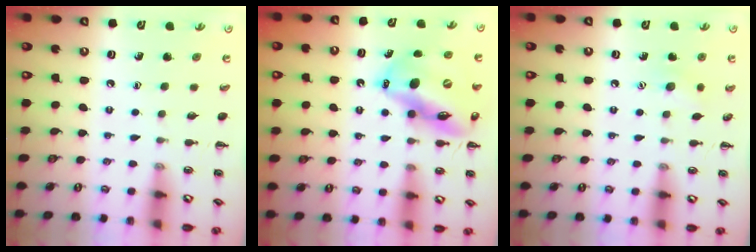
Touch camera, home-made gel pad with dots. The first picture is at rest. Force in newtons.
{"total": 16.7, "press": 16.1, "slide": 4.6}
{"total": 6.5, "press": 6.3, "slide": 1.6}